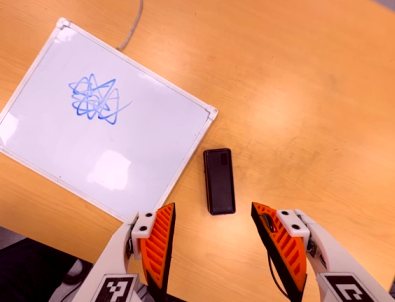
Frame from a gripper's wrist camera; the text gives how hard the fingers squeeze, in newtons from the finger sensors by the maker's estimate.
{"total": 0.0}